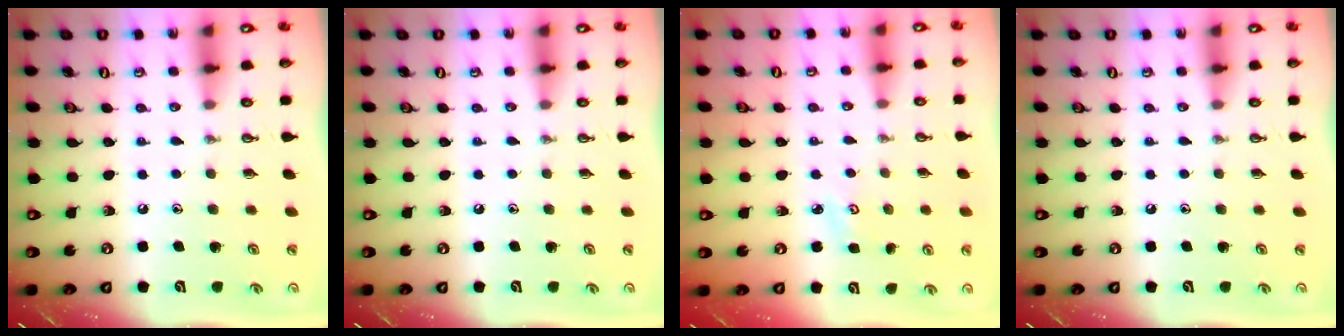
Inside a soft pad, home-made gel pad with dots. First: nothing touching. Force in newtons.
{"total": 0.0}
{"total": 2.9, "press": 2.9, "slide": 0.4}
{"total": 0.0}